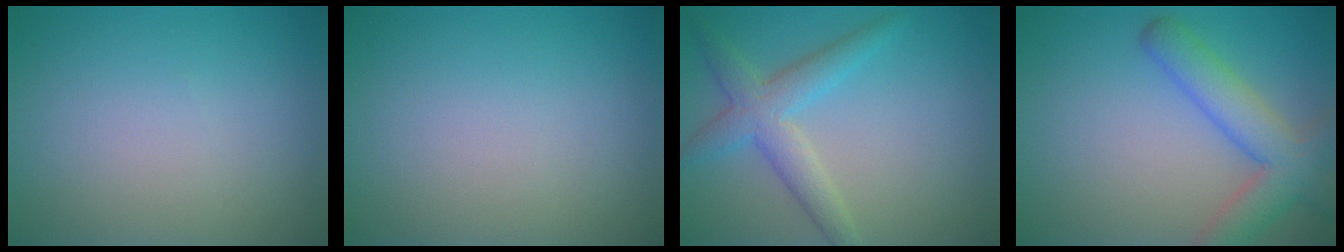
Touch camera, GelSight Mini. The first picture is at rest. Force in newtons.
{"total": 0.0}
{"total": 3.8, "press": 3.8, "slide": 0.2}
{"total": 5.4, "press": 5.3, "slide": 0.3}